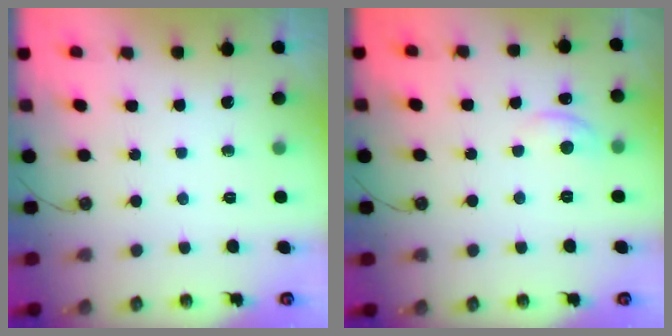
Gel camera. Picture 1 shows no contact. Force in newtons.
{"total": 2.4, "press": 2.3, "slide": 0.8}